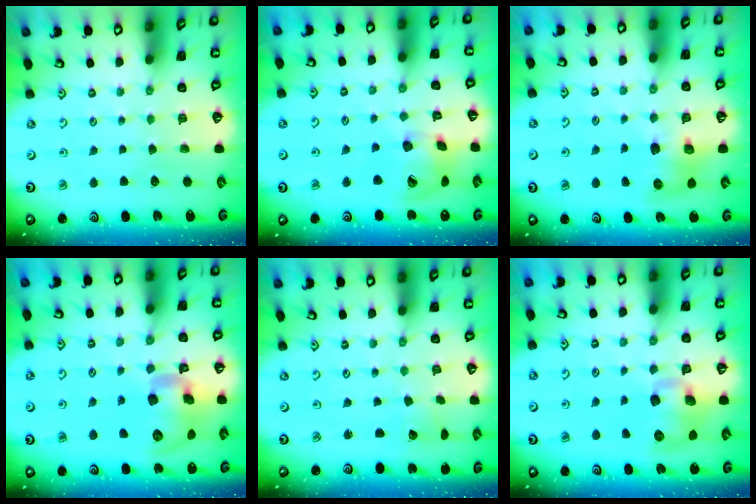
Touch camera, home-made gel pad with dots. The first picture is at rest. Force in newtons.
{"total": 16.9, "press": 16.8, "slide": 2.5}
{"total": 9.1, "press": 9.0, "slide": 1.2}
{"total": 14.0, "press": 13.8, "slide": 2.3}
{"total": 2.4, "press": 2.4, "slide": 0.1}
{"total": 9.4, "press": 9.3, "slide": 1.8}